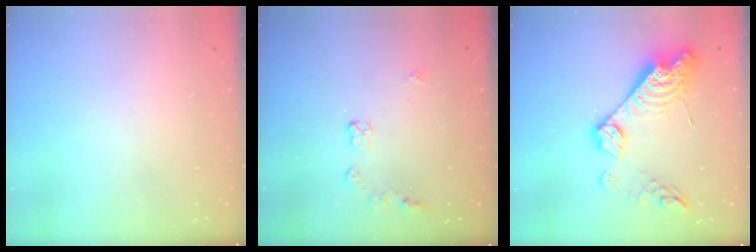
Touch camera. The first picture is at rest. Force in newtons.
{"total": 5.3, "press": 5.2, "slide": 0.3}
{"total": 18.0, "press": 18.0, "slide": 1.1}